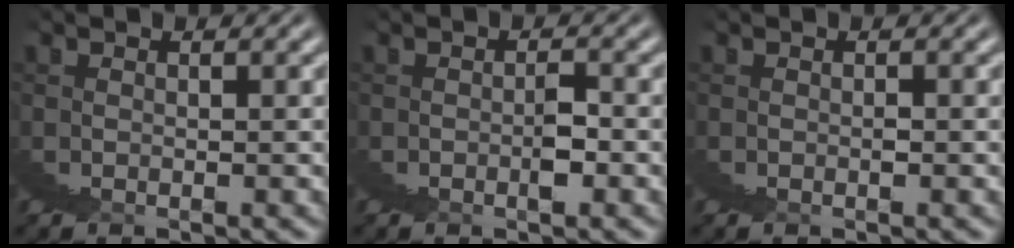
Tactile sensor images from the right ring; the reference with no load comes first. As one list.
[{"total": 0.0}, {"total": 0.0}]